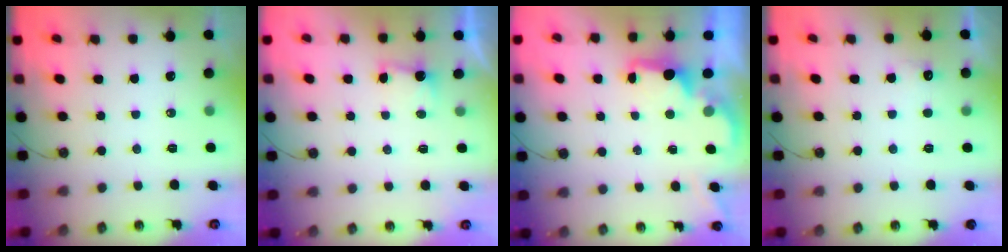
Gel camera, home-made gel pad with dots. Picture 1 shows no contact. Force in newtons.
{"total": 2.4, "press": 2.3, "slide": 0.9}
{"total": 1.9, "press": 1.7, "slide": 0.8}
{"total": 5.6, "press": 5.5, "slide": 1.1}